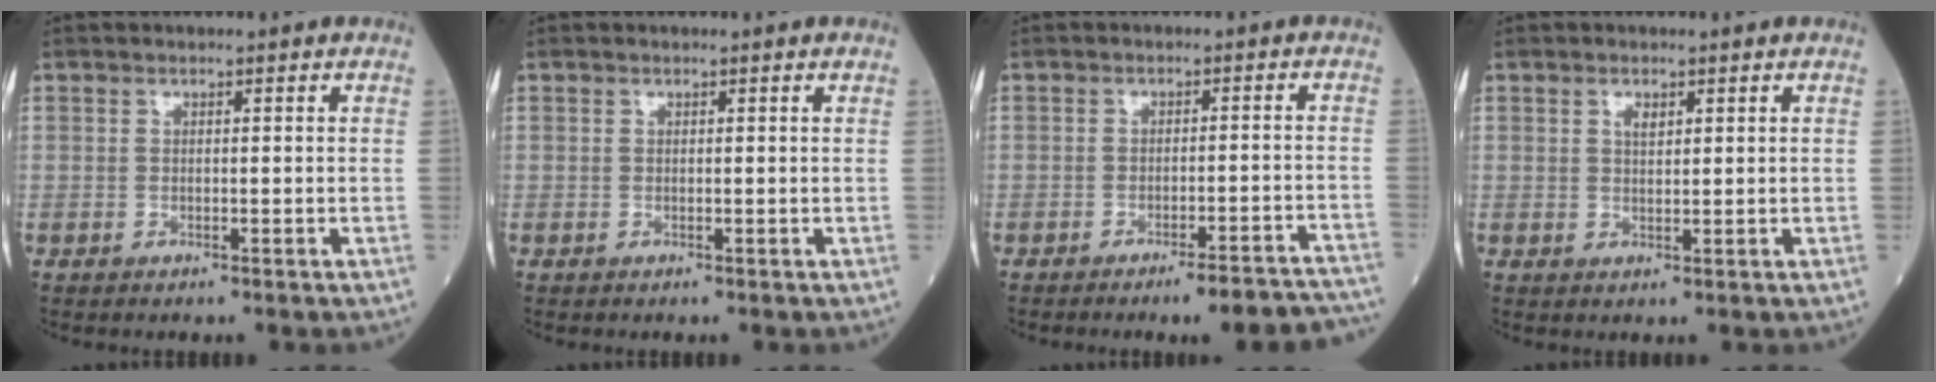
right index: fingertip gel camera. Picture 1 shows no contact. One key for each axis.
{"total": 0.0}
{"total": 9.7, "fx": -8.8, "fy": 0.6, "fz": 3.9, "tx": -0.025, "ty": 0.018, "tz": -0.108}
{"total": 1.6, "fx": 0.8, "fy": 0.7, "fz": 1.2, "tx": -0.021, "ty": 0.001, "tz": 0.015}